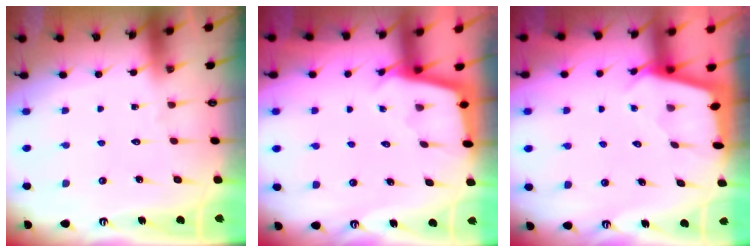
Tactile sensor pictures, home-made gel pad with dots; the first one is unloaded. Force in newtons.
{"total": 2.3, "press": 2.3, "slide": 0.2}
{"total": 2.4, "press": 2.4, "slide": 0.3}